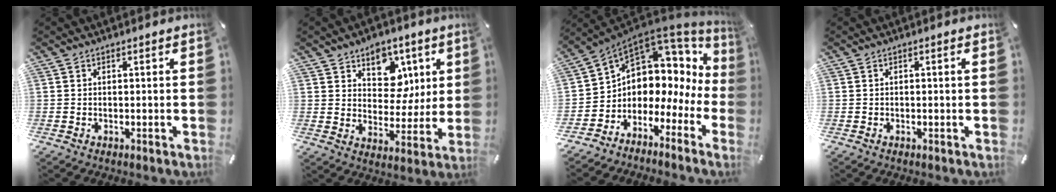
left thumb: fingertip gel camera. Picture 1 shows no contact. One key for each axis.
{"total": 11.0, "fx": 4.4, "fy": 9.1, "fz": 4.2, "tx": -0.052, "ty": -0.031, "tz": 0.079}
{"total": 7.2, "fx": 2.7, "fy": 6.6, "fz": 1.2, "tx": -0.033, "ty": -0.057, "tz": 0.056}
{"total": 0.8, "fx": 0.0, "fy": 0.1, "fz": 0.8, "tx": -0.014, "ty": -0.002, "tz": 0.000}